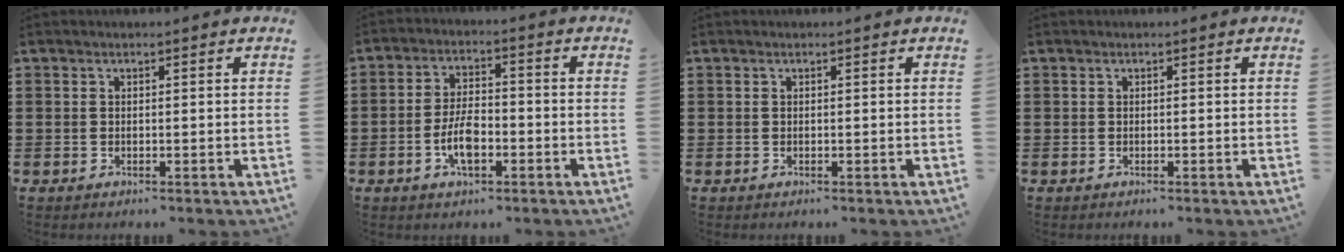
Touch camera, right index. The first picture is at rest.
{"total": 6.0, "force": [-1.9, 2.8, 4.9], "torque": [-0.112, 0.002, -0.041]}
{"total": 0.0}
{"total": 0.0}